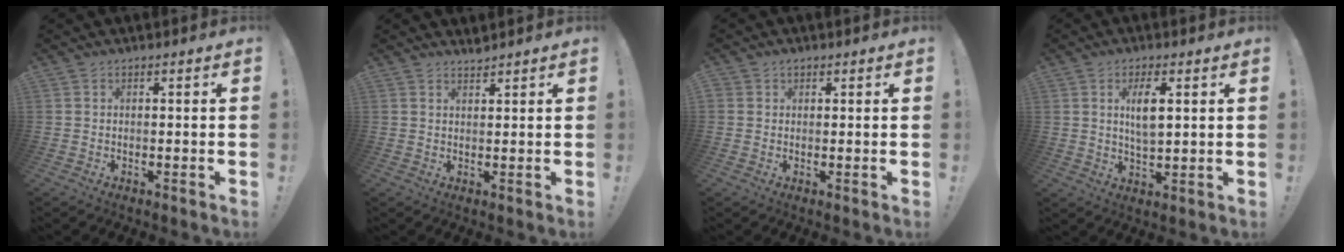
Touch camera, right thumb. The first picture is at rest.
{"total": 1.7, "force": [1.7, 0.1, 0.0], "torque": [0.007, -0.013, 0.031]}
{"total": 1.3, "force": [0.6, 1.2, 0.3], "torque": [-0.004, -0.001, 0.011]}
{"total": 6.6, "force": [2.1, 2.8, 5.6], "torque": [-0.089, -0.011, 0.029]}